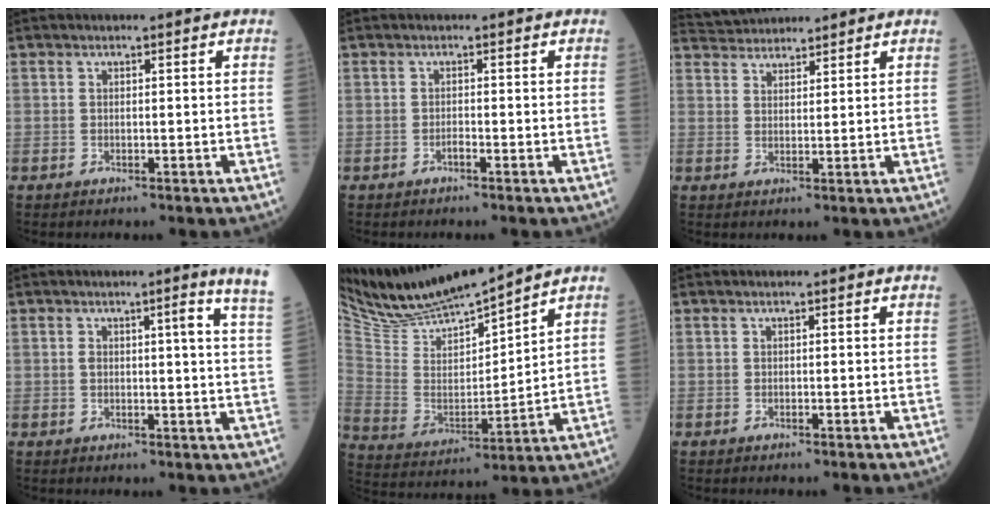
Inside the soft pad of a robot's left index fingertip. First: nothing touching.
{"total": 0.6, "force": [-0.5, 0.0, 0.3], "torque": [-0.008, 0.000, -0.011]}
{"total": 5.8, "force": [5.7, 0.9, 0.9], "torque": [-0.023, 0.036, 0.101]}
{"total": 6.9, "force": [4.4, -1.0, 5.2], "torque": [-0.067, -0.022, 0.029]}
{"total": 14.6, "force": [13.9, 0.1, 4.6], "torque": [-0.100, -0.003, 0.271]}
{"total": 0.0}